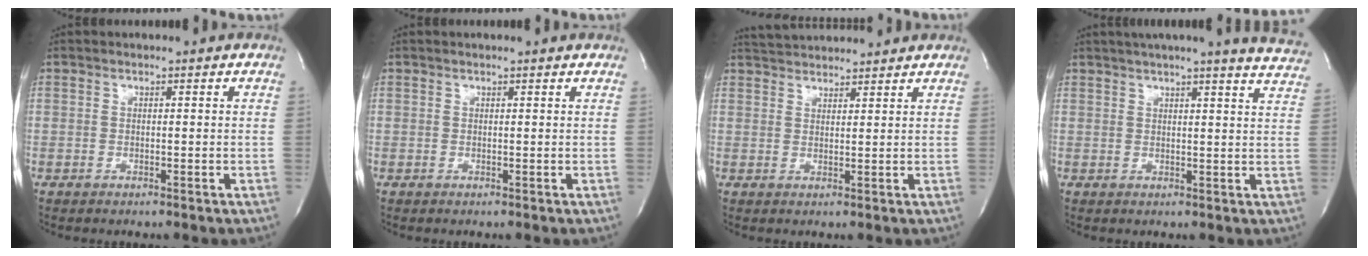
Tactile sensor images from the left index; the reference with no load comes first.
{"total": 2.2, "force": [2.0, -0.1, 0.8], "torque": [-0.015, 0.012, 0.023]}
{"total": 7.7, "force": [7.5, 0.8, 1.7], "torque": [-0.037, 0.034, 0.115]}
{"total": 17.9, "force": [16.2, -0.1, 7.6], "torque": [-0.110, -0.030, 0.185]}